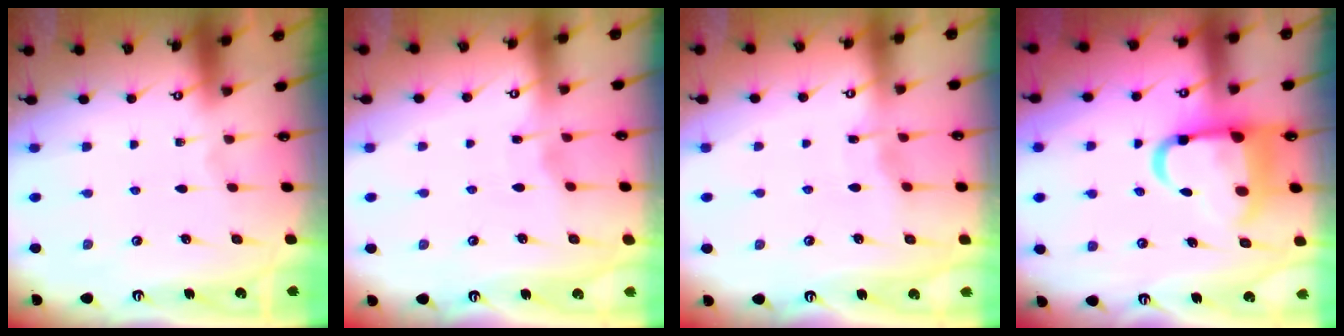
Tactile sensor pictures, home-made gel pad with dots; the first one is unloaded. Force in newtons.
{"total": 2.6, "press": 2.6, "slide": 0.3}
{"total": 3.9, "press": 3.9, "slide": 0.2}
{"total": 12.8, "press": 12.6, "slide": 1.8}